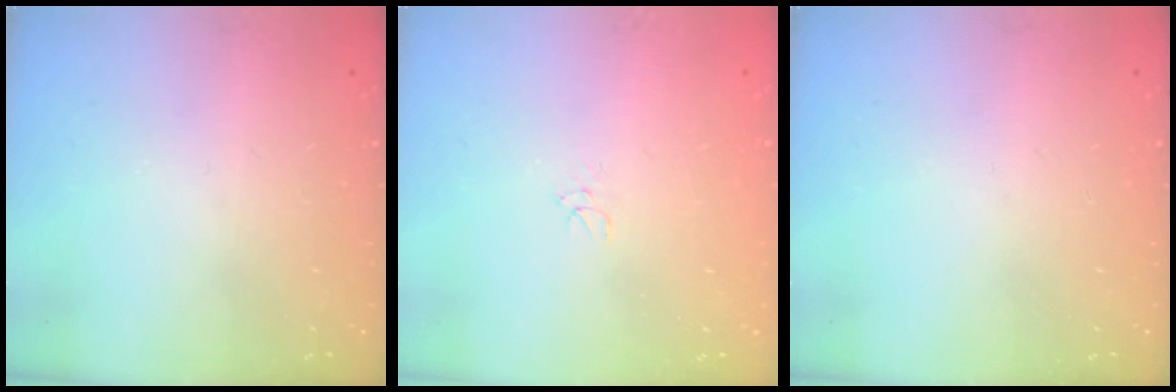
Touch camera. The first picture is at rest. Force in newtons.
{"total": 3.4, "press": 3.4, "slide": 0.2}
{"total": 0.0}